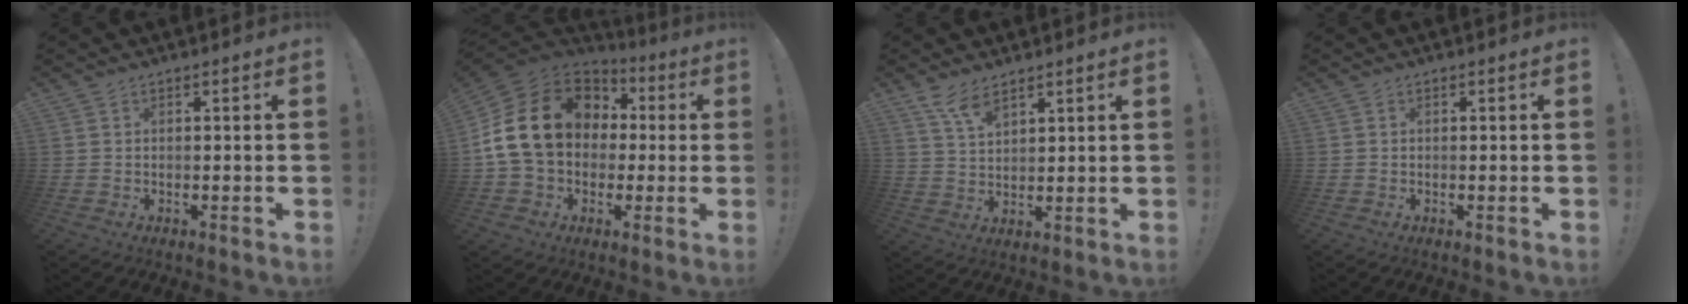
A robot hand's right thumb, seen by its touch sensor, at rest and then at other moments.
{"total": 22.6, "force": [4.2, 16.7, 14.7], "torque": [-0.257, 0.000, 0.091]}
{"total": 6.5, "force": [4.9, 2.1, 3.7], "torque": [-0.068, -0.029, 0.091]}
{"total": 0.0}